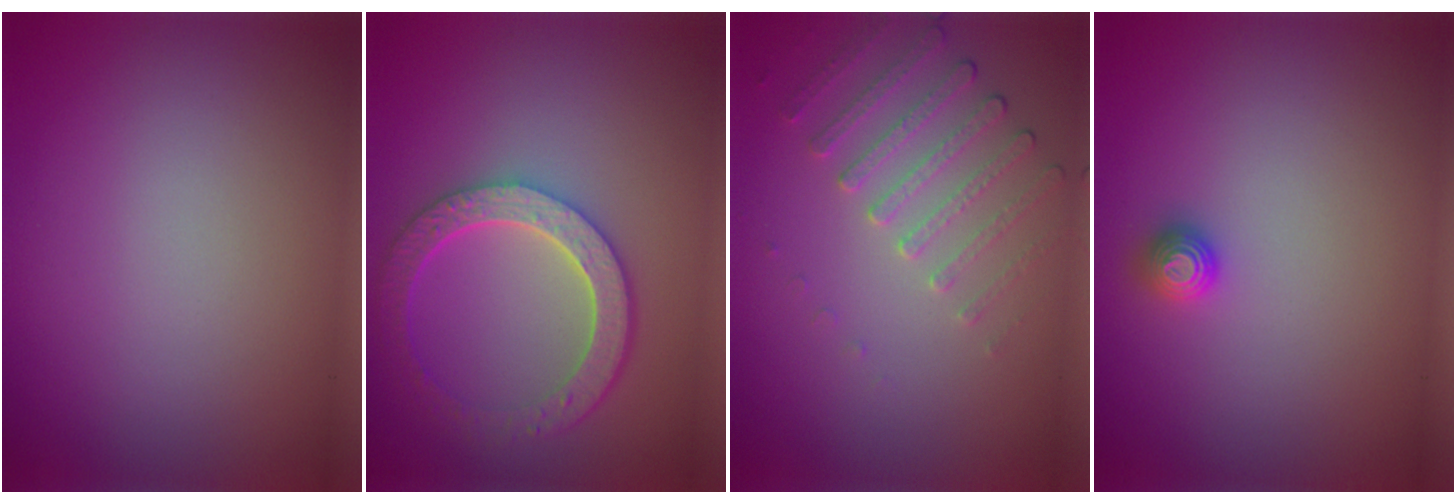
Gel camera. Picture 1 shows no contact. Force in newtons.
{"total": 5.6, "press": 4.4, "slide": 3.6}
{"total": 2.2, "press": 1.8, "slide": 1.2}
{"total": 1.1, "press": 1.1, "slide": 0.2}